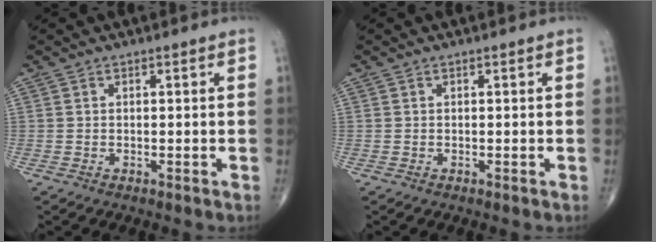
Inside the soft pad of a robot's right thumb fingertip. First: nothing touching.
{"total": 0.0}